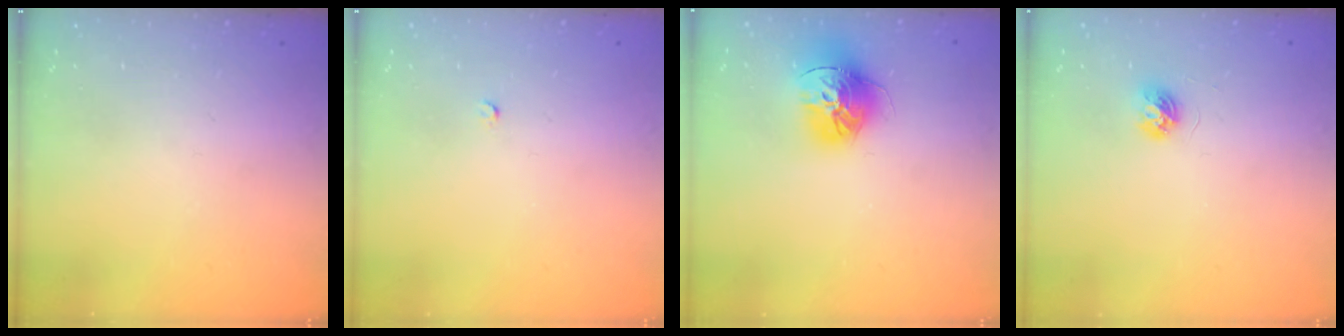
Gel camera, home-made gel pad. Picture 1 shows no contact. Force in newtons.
{"total": 2.0, "press": 2.0, "slide": 0.3}
{"total": 15.9, "press": 15.9, "slide": 1.5}
{"total": 4.6, "press": 4.6, "slide": 0.5}